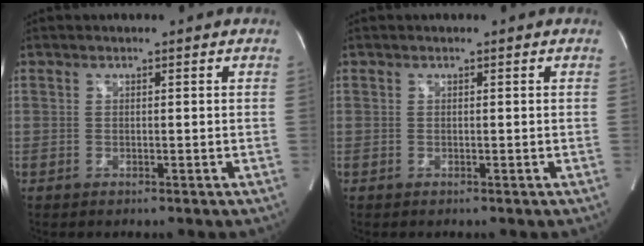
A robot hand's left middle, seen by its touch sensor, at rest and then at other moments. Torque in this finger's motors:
{"motor_torque": [0.00, 0.00, 0.00, 0.00]}